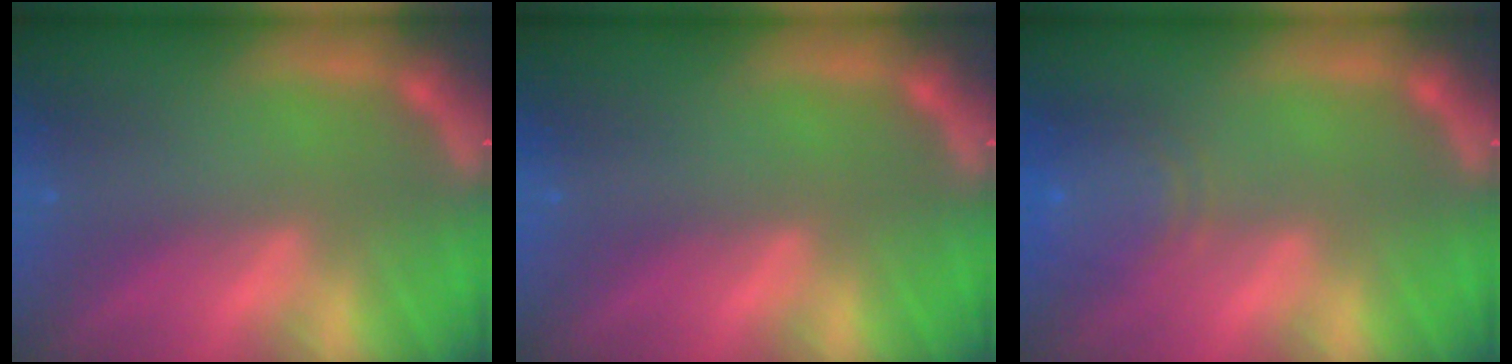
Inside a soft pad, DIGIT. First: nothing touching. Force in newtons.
{"total": 0.0}
{"total": 5.1}